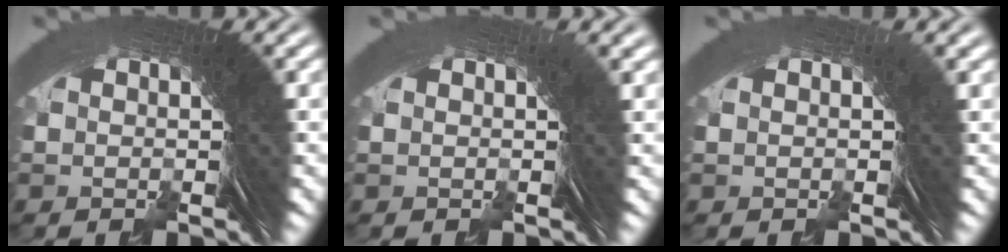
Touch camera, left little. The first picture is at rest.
{"total": 0.8, "force": [0.4, -0.2, 0.7], "torque": [0.000, 0.010, 0.002]}
{"total": 0.6, "force": [0.3, -0.3, 0.4], "torque": [0.001, 0.009, 0.001]}